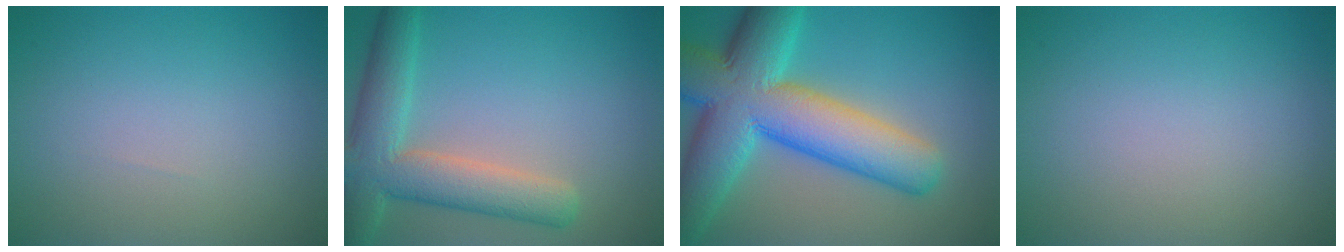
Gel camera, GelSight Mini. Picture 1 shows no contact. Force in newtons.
{"total": 6.9, "press": 6.9, "slide": 0.4}
{"total": 13.1, "press": 13.1, "slide": 0.2}
{"total": 0.0}